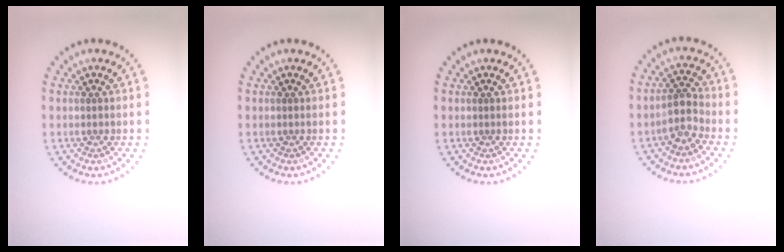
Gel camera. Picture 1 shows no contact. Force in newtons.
{"total": 0.0}
{"total": 0.0}
{"total": 2.4, "press": 2.1, "slide": 1.2}